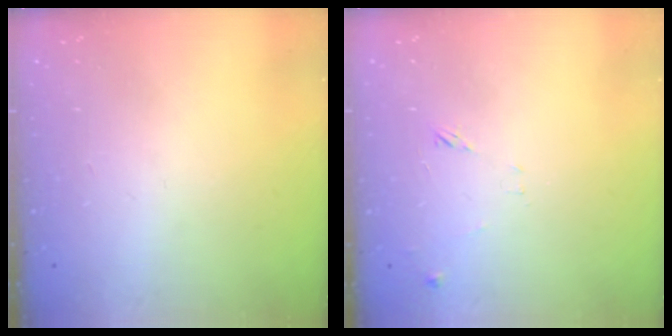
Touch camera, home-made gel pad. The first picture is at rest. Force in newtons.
{"total": 9.4, "press": 9.4, "slide": 0.6}